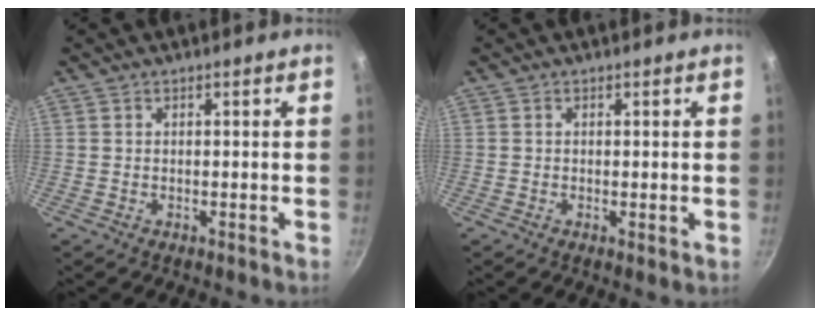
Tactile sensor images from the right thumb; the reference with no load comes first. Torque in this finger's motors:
{"motor_torque": [-0.48, -0.39, -0.19, 0.07, -0.01]}